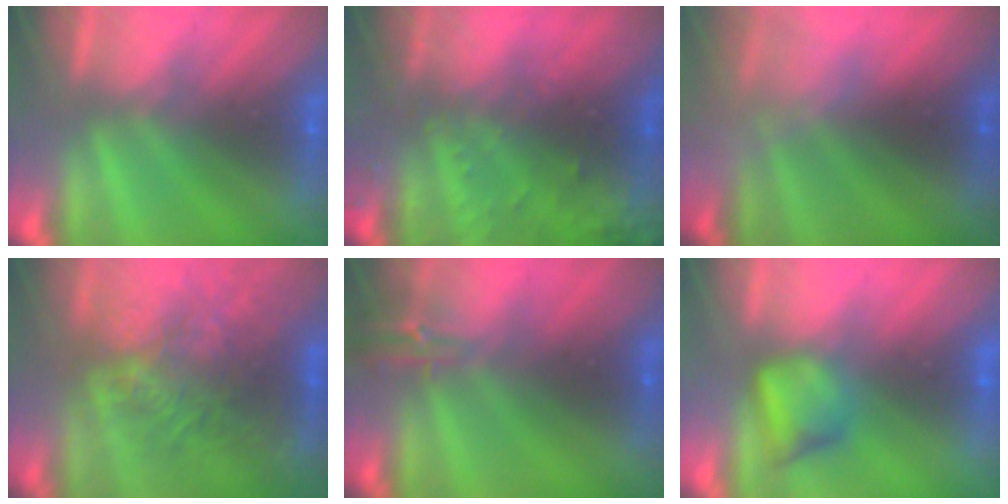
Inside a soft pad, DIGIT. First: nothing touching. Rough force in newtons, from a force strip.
{"total": 9.3}
{"total": 2.3}
{"total": 7.4}
{"total": 4.8}
{"total": 4.6}